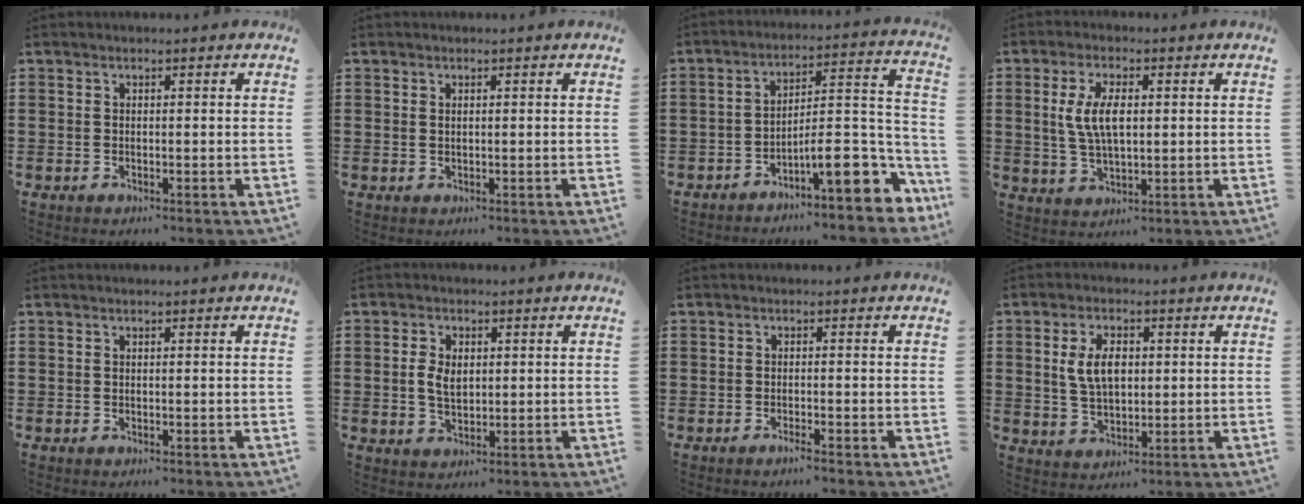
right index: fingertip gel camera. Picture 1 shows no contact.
{"total": 0.6, "force": [0.2, 0.3, 0.5], "torque": [-0.012, 0.002, 0.004]}
{"total": 9.9, "force": [-5.2, 2.6, 8.0], "torque": [-0.113, -0.014, -0.095]}
{"total": 6.7, "force": [0.9, 2.9, 6.0], "torque": [-0.135, 0.005, 0.010]}
{"total": 0.0}
{"total": 4.1, "force": [0.4, 2.5, 3.2], "torque": [-0.074, 0.007, 0.004]}
{"total": 1.3, "force": [-1.1, -0.1, 0.7], "torque": [-0.011, -0.003, -0.020]}
{"total": 6.1, "force": [1.0, 3.5, 4.9], "torque": [-0.104, 0.008, 0.011]}